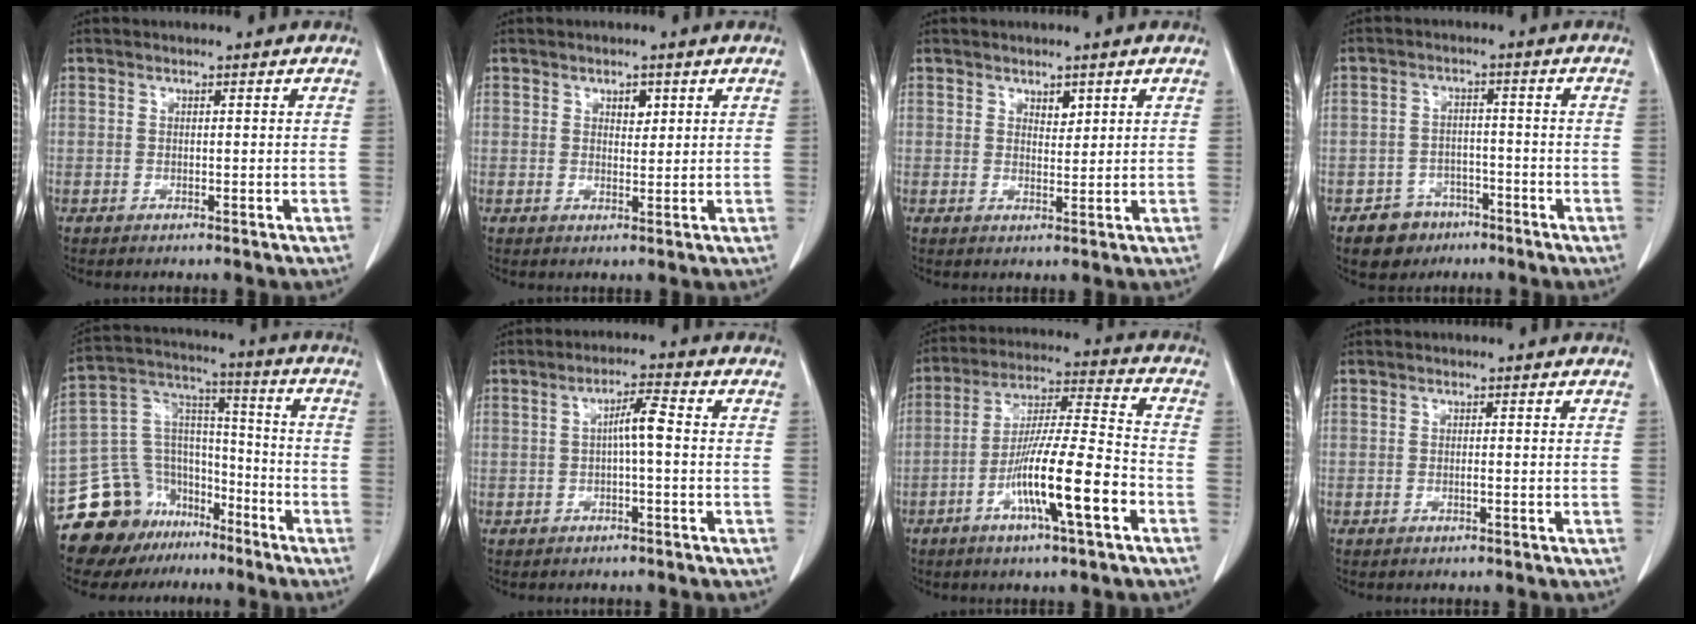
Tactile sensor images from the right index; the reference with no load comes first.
{"total": 2.4, "force": [1.1, 1.5, 1.6], "torque": [-0.025, 0.000, 0.018]}
{"total": 2.2, "force": [1.3, 1.3, 1.3], "torque": [-0.021, -0.003, 0.026]}
{"total": 5.8, "force": [-3.5, 4.5, 1.1], "torque": [-0.016, 0.012, -0.050]}
{"total": 17.5, "force": [-12.1, 11.7, 4.8], "torque": [-0.092, 0.096, -0.203]}
{"total": 4.1, "force": [0.0, 0.5, 4.1], "torque": [-0.074, 0.011, 0.000]}
{"total": 14.8, "force": [-5.9, 0.9, 13.5], "torque": [-0.245, -0.003, -0.102]}
{"total": 0.7, "force": [-0.2, 0.2, 0.7], "torque": [-0.014, 0.000, -0.002]}